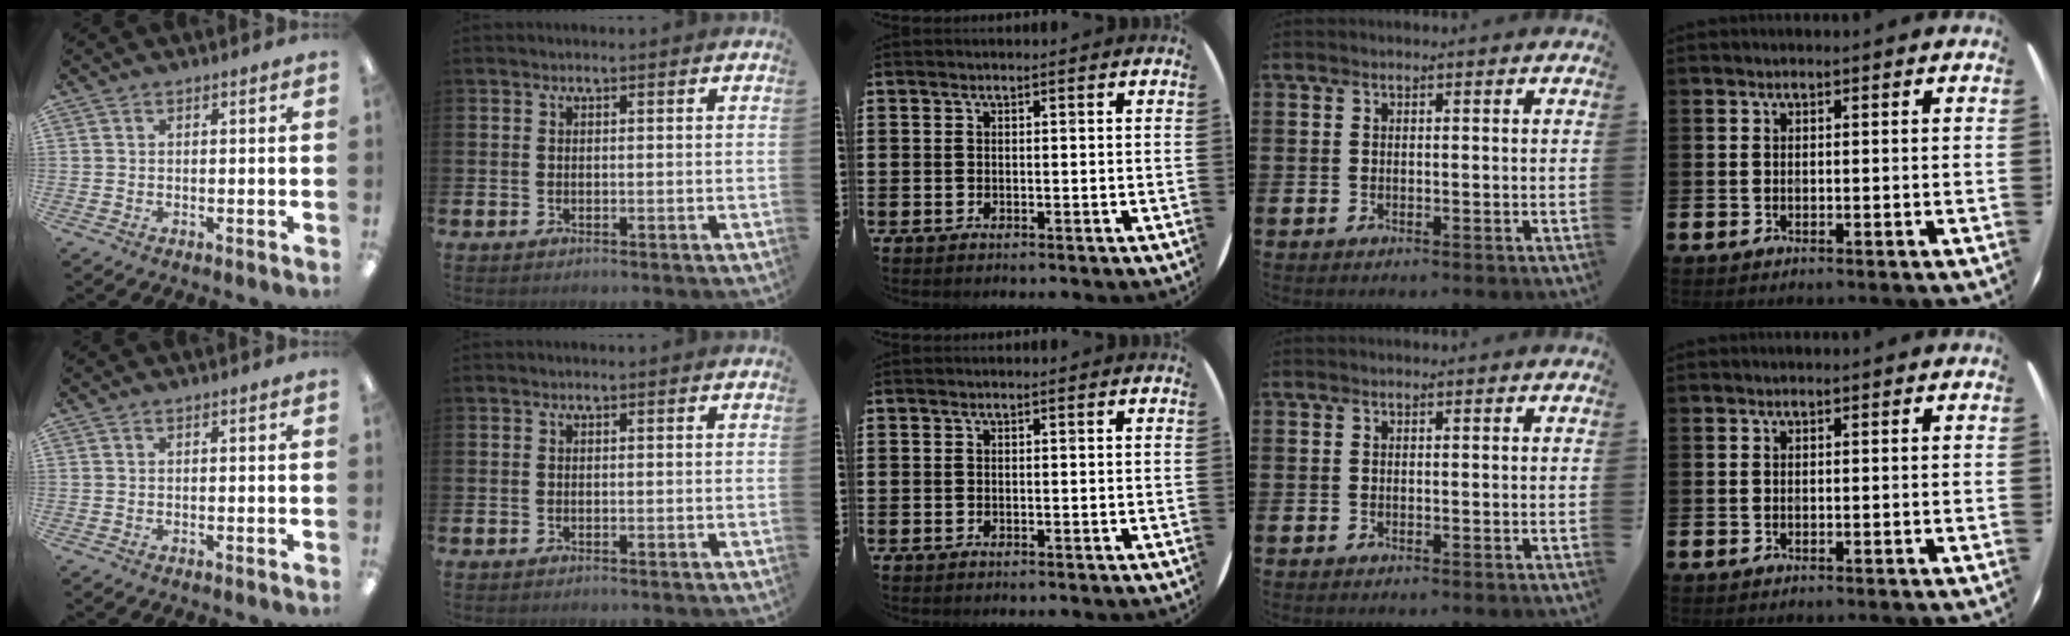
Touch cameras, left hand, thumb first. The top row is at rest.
{}